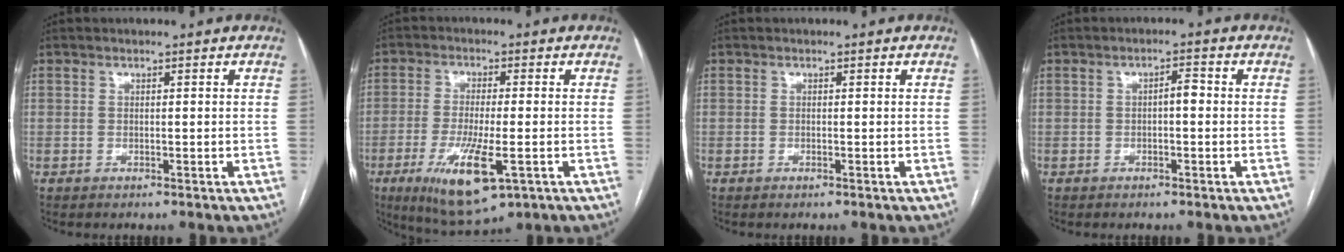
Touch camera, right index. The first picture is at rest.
{"total": 11.4, "force": [-4.4, 2.6, 10.2], "torque": [-0.189, -0.029, -0.068]}
{"total": 0.0}
{"total": 2.2, "force": [-0.1, 0.8, 2.0], "torque": [-0.033, 0.012, -0.002]}